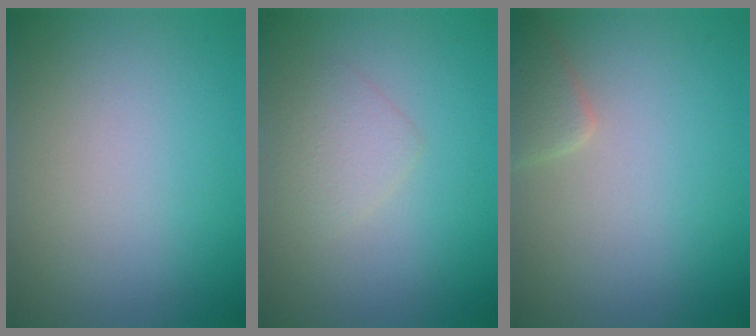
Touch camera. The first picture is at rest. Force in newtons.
{"total": 1.8, "press": 1.8, "slide": 0.1}
{"total": 1.8, "press": 1.8, "slide": 0.1}